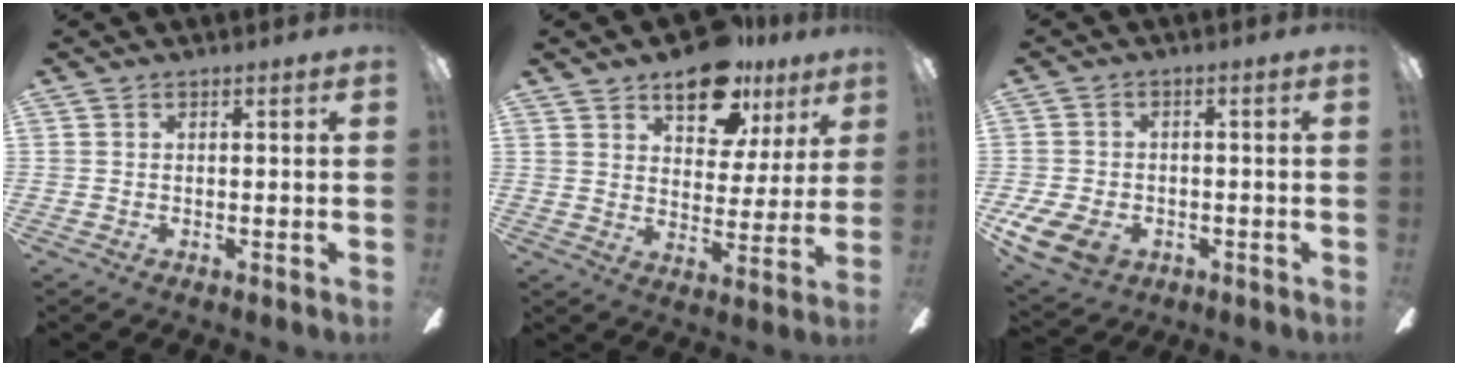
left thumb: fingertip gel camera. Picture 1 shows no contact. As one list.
[{"total": 13.7, "force": [9.8, 7.2, 6.3], "torque": [-0.085, -0.052, 0.174]}, {"total": 7.2, "force": [-3.2, 5.2, 3.8], "torque": [-0.099, 0.015, -0.059]}]